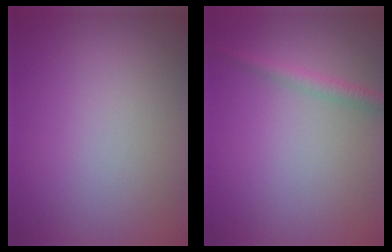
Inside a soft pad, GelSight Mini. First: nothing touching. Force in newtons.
{"total": 1.7, "press": 1.7, "slide": 0.1}